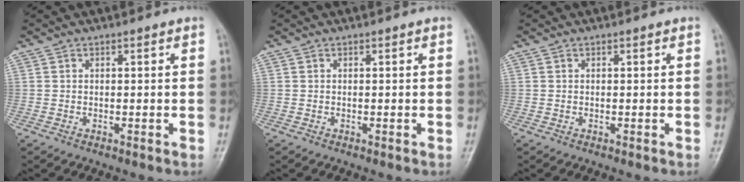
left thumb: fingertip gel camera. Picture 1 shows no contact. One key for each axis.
{"total": 0.0}
{"total": 0.0}